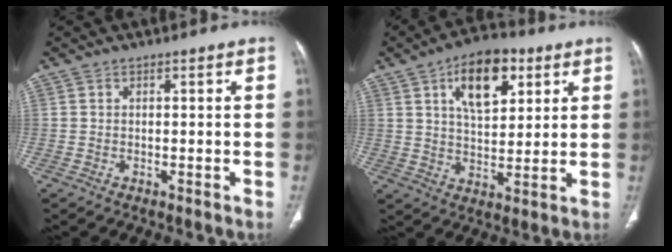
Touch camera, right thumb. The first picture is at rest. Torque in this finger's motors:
{"motor_torque": [0.05, 2.43, -0.15, 0.22, 0.07]}